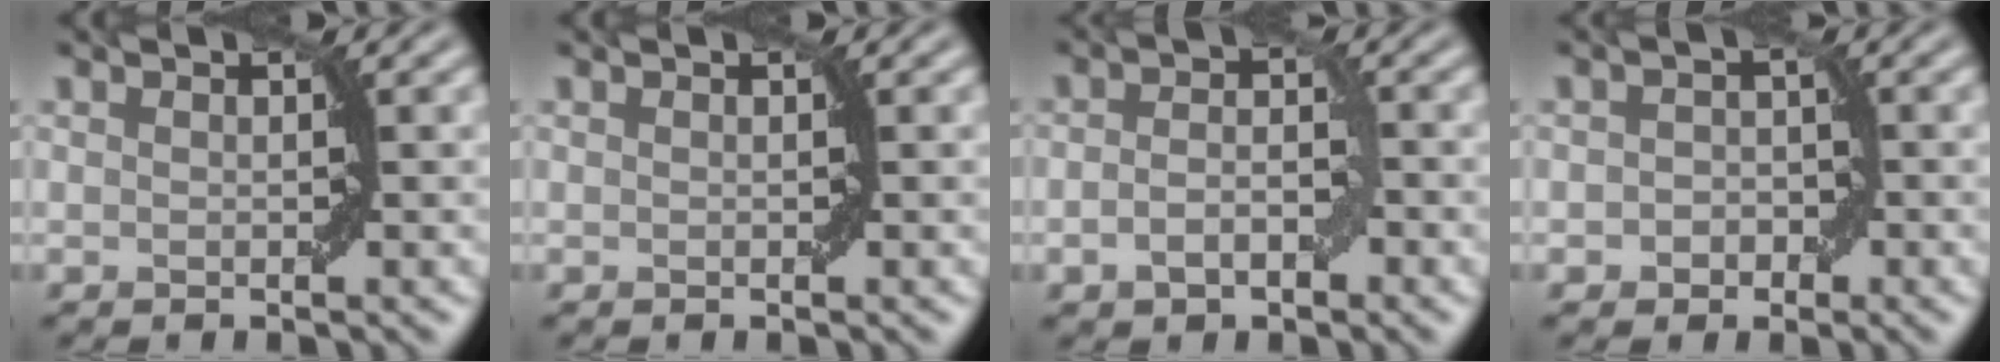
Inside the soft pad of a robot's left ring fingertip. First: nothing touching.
{"total": 0.0}
{"total": 2.9, "force": [-1.0, 1.6, 2.2], "torque": [-0.040, 0.002, -0.021]}
{"total": 1.8, "force": [-0.7, 1.5, 0.7], "torque": [-0.006, 0.000, -0.014]}